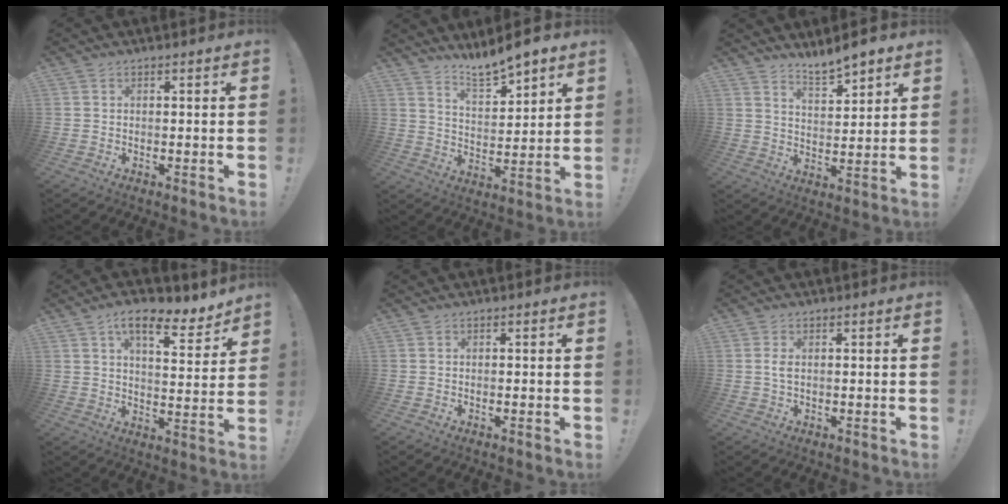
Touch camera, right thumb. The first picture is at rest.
{"total": 8.7, "force": [8.1, 1.4, 2.8], "torque": [-0.049, -0.063, 0.148]}
{"total": 7.1, "force": [6.6, 1.2, 2.5], "torque": [-0.043, -0.048, 0.118]}
{"total": 12.0, "force": [7.7, 4.1, 8.3], "torque": [-0.125, -0.050, 0.130]}
{"total": 0.7, "force": [-0.5, -0.2, 0.3], "torque": [-0.011, 0.000, -0.009]}
{"total": 2.0, "force": [0.1, 0.7, 1.8], "torque": [-0.032, 0.002, -0.001]}